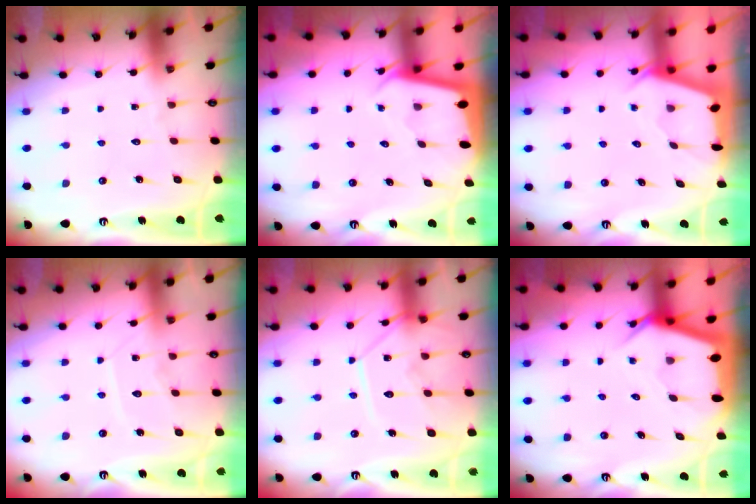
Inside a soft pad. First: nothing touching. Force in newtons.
{"total": 1.8, "press": 1.8, "slide": 0.1}
{"total": 2.1, "press": 2.1, "slide": 0.3}
{"total": 8.0, "press": 8.0, "slide": 0.8}
{"total": 11.2, "press": 11.1, "slide": 1.4}
{"total": 4.7, "press": 4.6, "slide": 0.3}